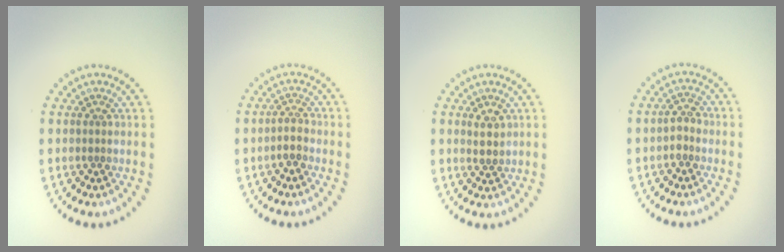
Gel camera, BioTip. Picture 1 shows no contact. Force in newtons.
{"total": 1.5, "press": 1.2, "slide": 0.8}
{"total": 1.6, "press": 1.5, "slide": 0.6}
{"total": 1.3, "press": 1.2, "slide": 0.5}